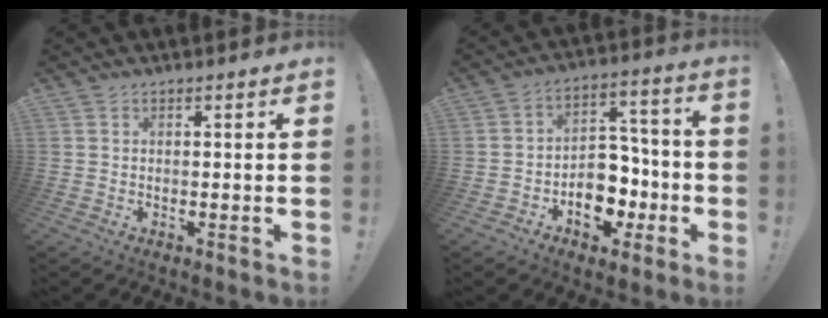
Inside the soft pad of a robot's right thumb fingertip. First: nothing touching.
{"total": 12.2, "force": [-5.1, 9.5, 5.7], "torque": [-0.063, 0.046, -0.073]}